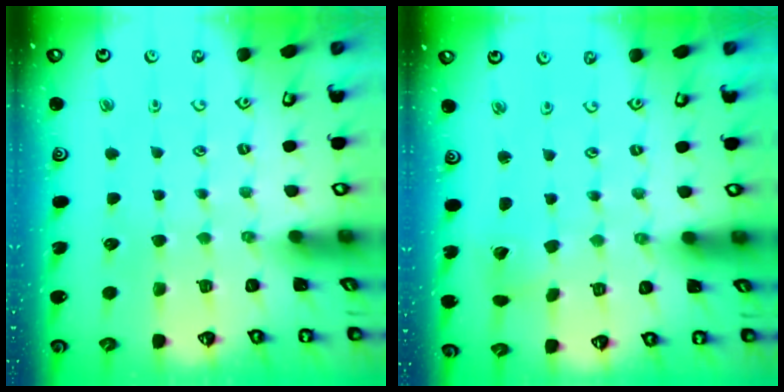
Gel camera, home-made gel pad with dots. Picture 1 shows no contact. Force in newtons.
{"total": 2.3, "press": 2.3, "slide": 0.3}